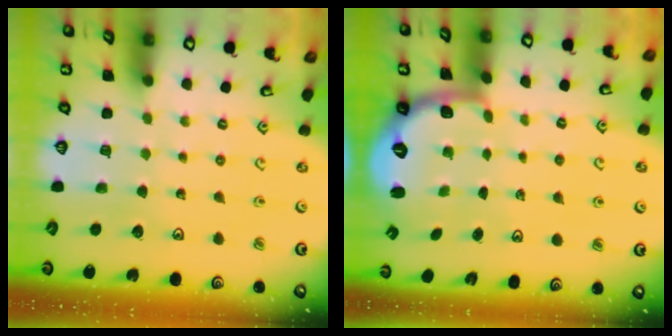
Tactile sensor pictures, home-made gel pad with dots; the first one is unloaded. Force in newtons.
{"total": 2.5, "press": 1.9, "slide": 1.6}